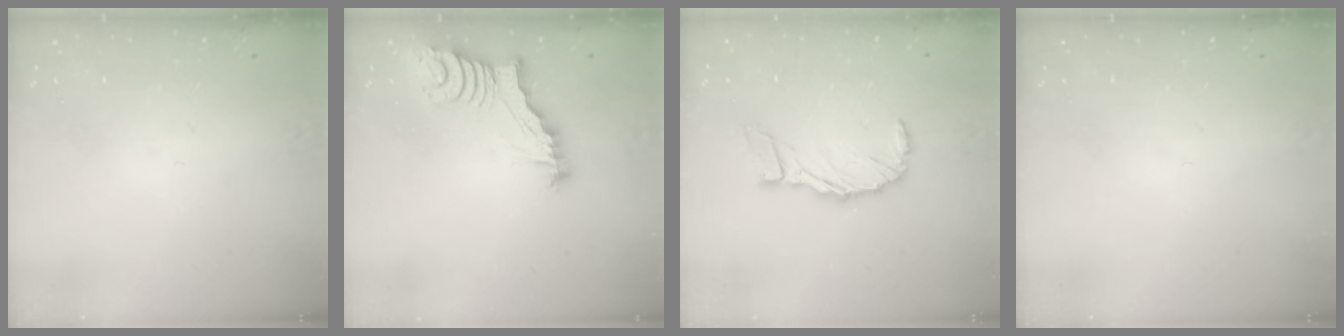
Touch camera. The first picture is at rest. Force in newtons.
{"total": 4.9, "press": 4.9, "slide": 0.4}
{"total": 9.9, "press": 9.9, "slide": 1.1}
{"total": 0.0}